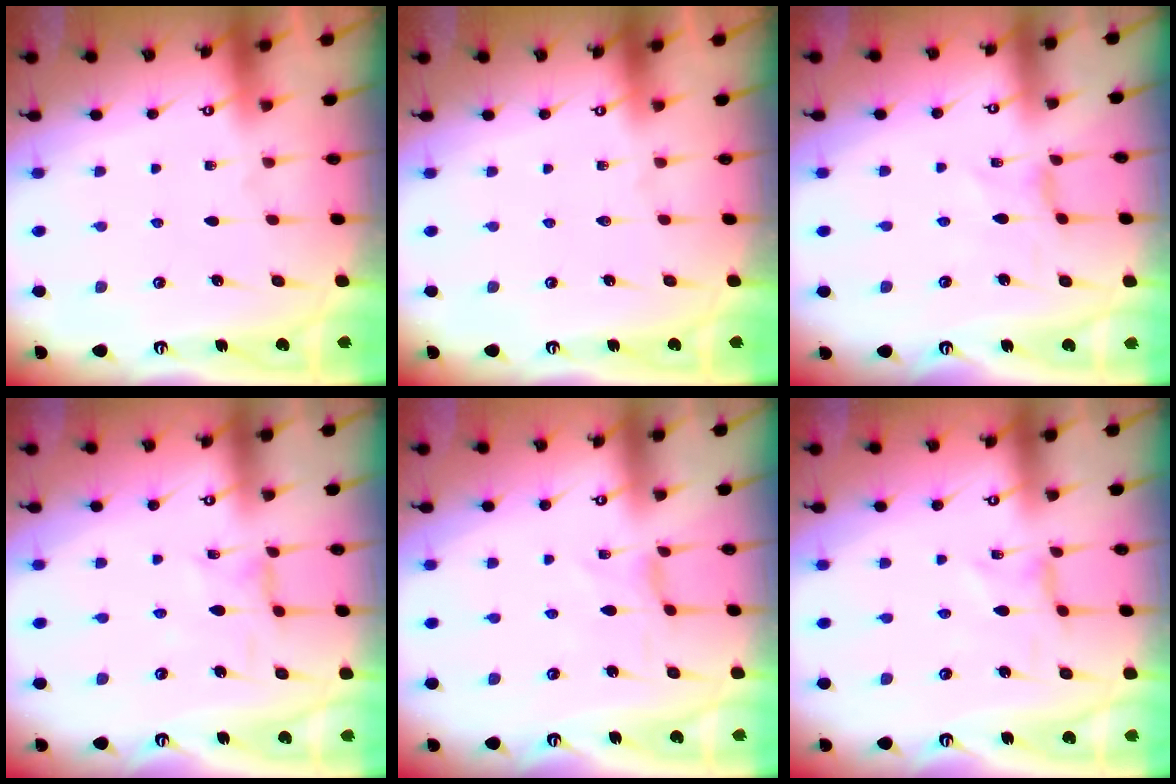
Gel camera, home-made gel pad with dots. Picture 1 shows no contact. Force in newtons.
{"total": 0.0}
{"total": 0.0}
{"total": 1.9, "press": 1.9, "slide": 0.3}
{"total": 0.0}
{"total": 0.0}